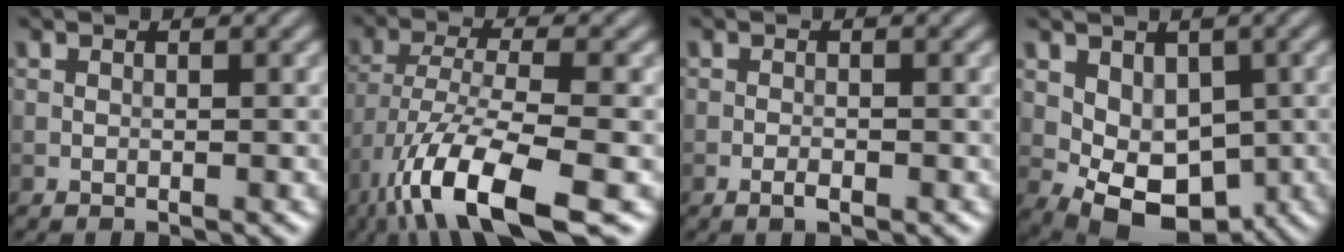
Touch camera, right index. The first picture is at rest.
{"total": 11.0, "force": [-6.1, 3.4, 8.5], "torque": [-0.160, -0.008, -0.116]}
{"total": 1.1, "force": [-0.6, 0.3, 0.9], "torque": [-0.018, -0.001, -0.013]}
{"total": 6.6, "force": [-0.8, 4.5, 4.8], "torque": [-0.072, -0.007, -0.009]}